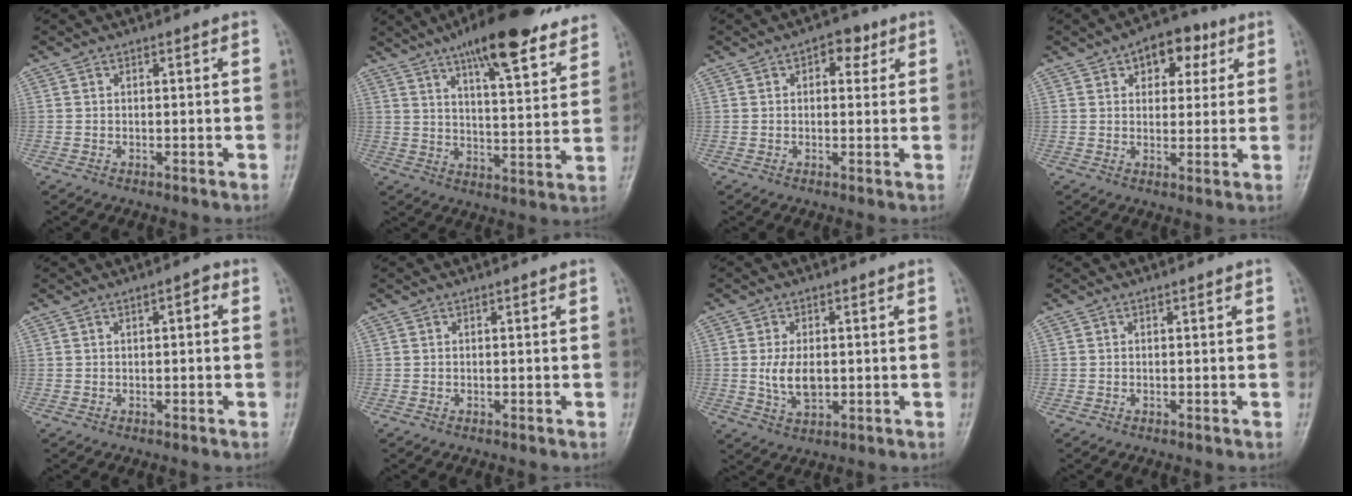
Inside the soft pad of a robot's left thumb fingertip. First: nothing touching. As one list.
[{"total": 20.2, "force": [14.3, 5.2, 13.3], "torque": [-0.168, -0.052, 0.212]}, {"total": 4.4, "force": [2.0, 2.7, 2.9], "torque": [-0.014, 0.000, 0.020]}, {"total": 8.8, "force": [4.1, 5.5, 5.5], "torque": [-0.033, -0.006, 0.051]}, {"total": 2.0, "force": [0.5, 0.8, 1.7], "torque": [-0.021, 0.004, 0.003]}, {"total": 0.0}, {"total": 6.0, "force": [0.0, 3.5, 4.9], "torque": [-0.091, -0.006, 0.006]}, {"total": 0.0}]